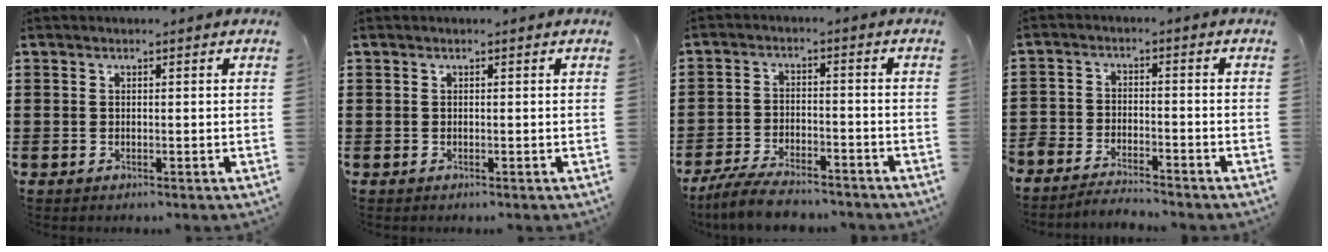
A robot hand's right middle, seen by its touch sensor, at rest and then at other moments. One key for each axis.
{"total": 0.0}
{"total": 5.9, "fx": -5.4, "fy": 1.0, "fz": 2.3, "tx": -0.056, "ty": -0.002, "tz": -0.108}
{"total": 3.9, "fx": -3.9, "fy": 0.5, "fz": -0.2, "tx": -0.003, "ty": 0.004, "tz": -0.084}